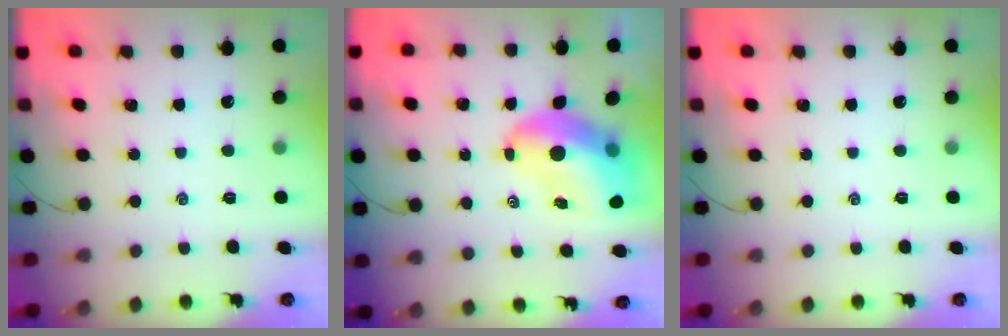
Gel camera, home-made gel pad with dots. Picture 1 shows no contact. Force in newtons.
{"total": 10.6, "press": 10.2, "slide": 3.1}
{"total": 0.0}